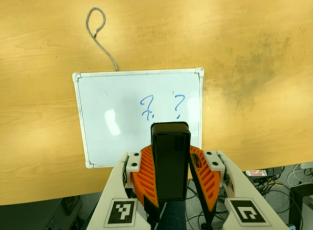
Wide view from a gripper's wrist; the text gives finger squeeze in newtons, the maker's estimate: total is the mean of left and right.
{"total": 6.5, "left": 6.9, "right": 6.1}